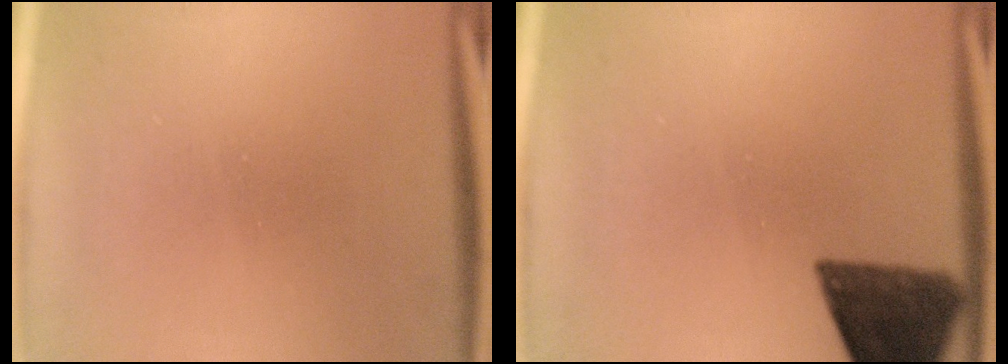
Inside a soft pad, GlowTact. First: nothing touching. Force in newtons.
{"total": 10.6}